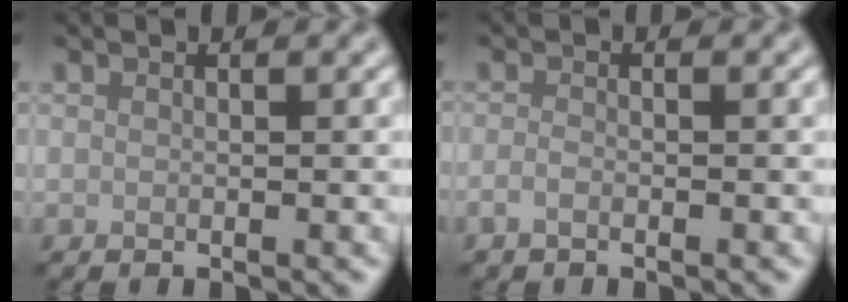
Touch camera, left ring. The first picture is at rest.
{"total": 1.0, "force": [-0.6, 0.4, 0.7], "torque": [-0.016, -0.001, -0.014]}